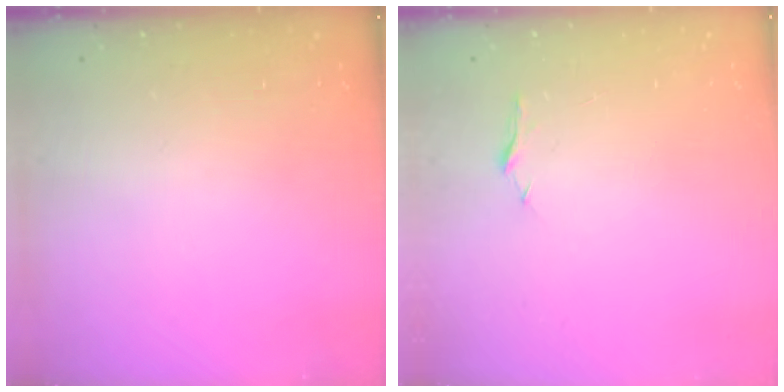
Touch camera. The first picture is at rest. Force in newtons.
{"total": 5.0, "press": 5.0, "slide": 0.6}